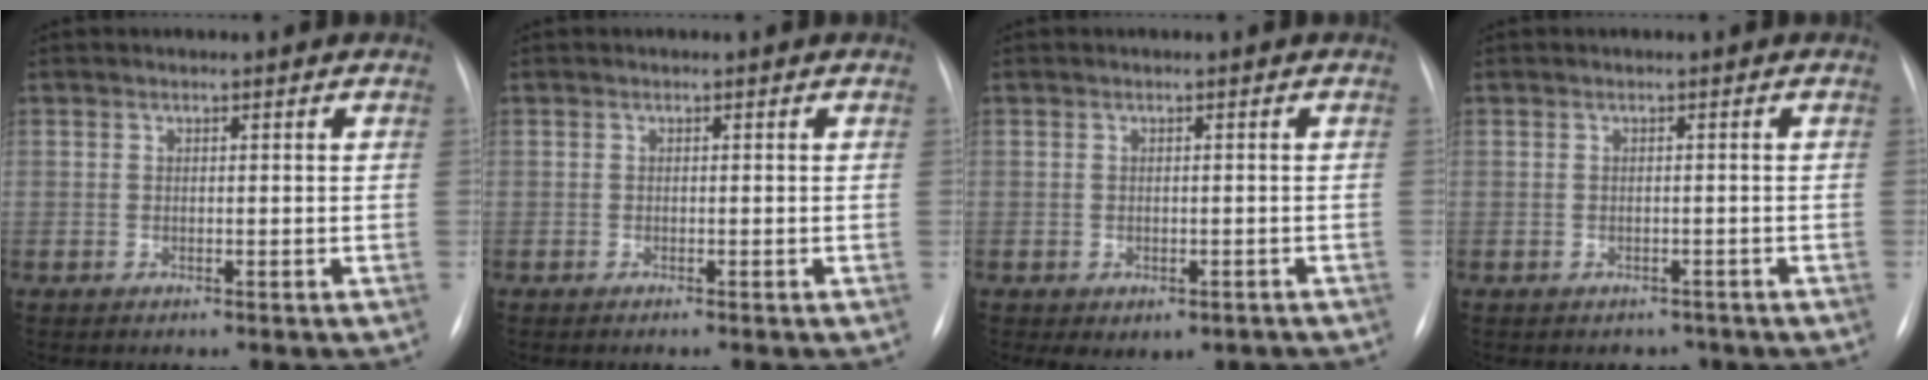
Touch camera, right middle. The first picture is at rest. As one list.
[{"total": 0.5, "force": [-0.4, -0.2, 0.3], "torque": [-0.002, -0.002, -0.005]}, {"total": 4.3, "force": [-2.7, 2.7, 1.9], "torque": [-0.019, 0.008, -0.027]}, {"total": 2.0, "force": [-1.6, 1.3, 0.0], "torque": [-0.002, 0.006, -0.020]}]